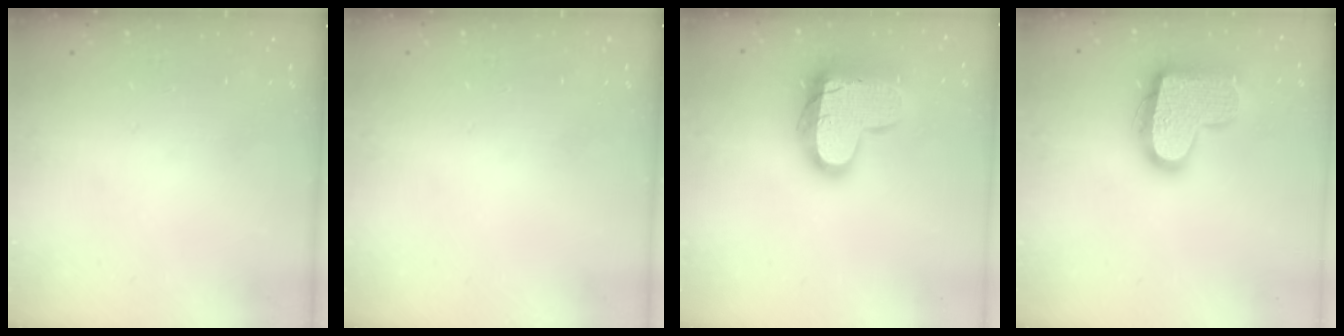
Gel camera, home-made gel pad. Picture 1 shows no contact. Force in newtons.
{"total": 0.5, "press": 0.5, "slide": 0.1}
{"total": 17.7, "press": 17.7, "slide": 1.3}
{"total": 18.5, "press": 18.5, "slide": 1.0}